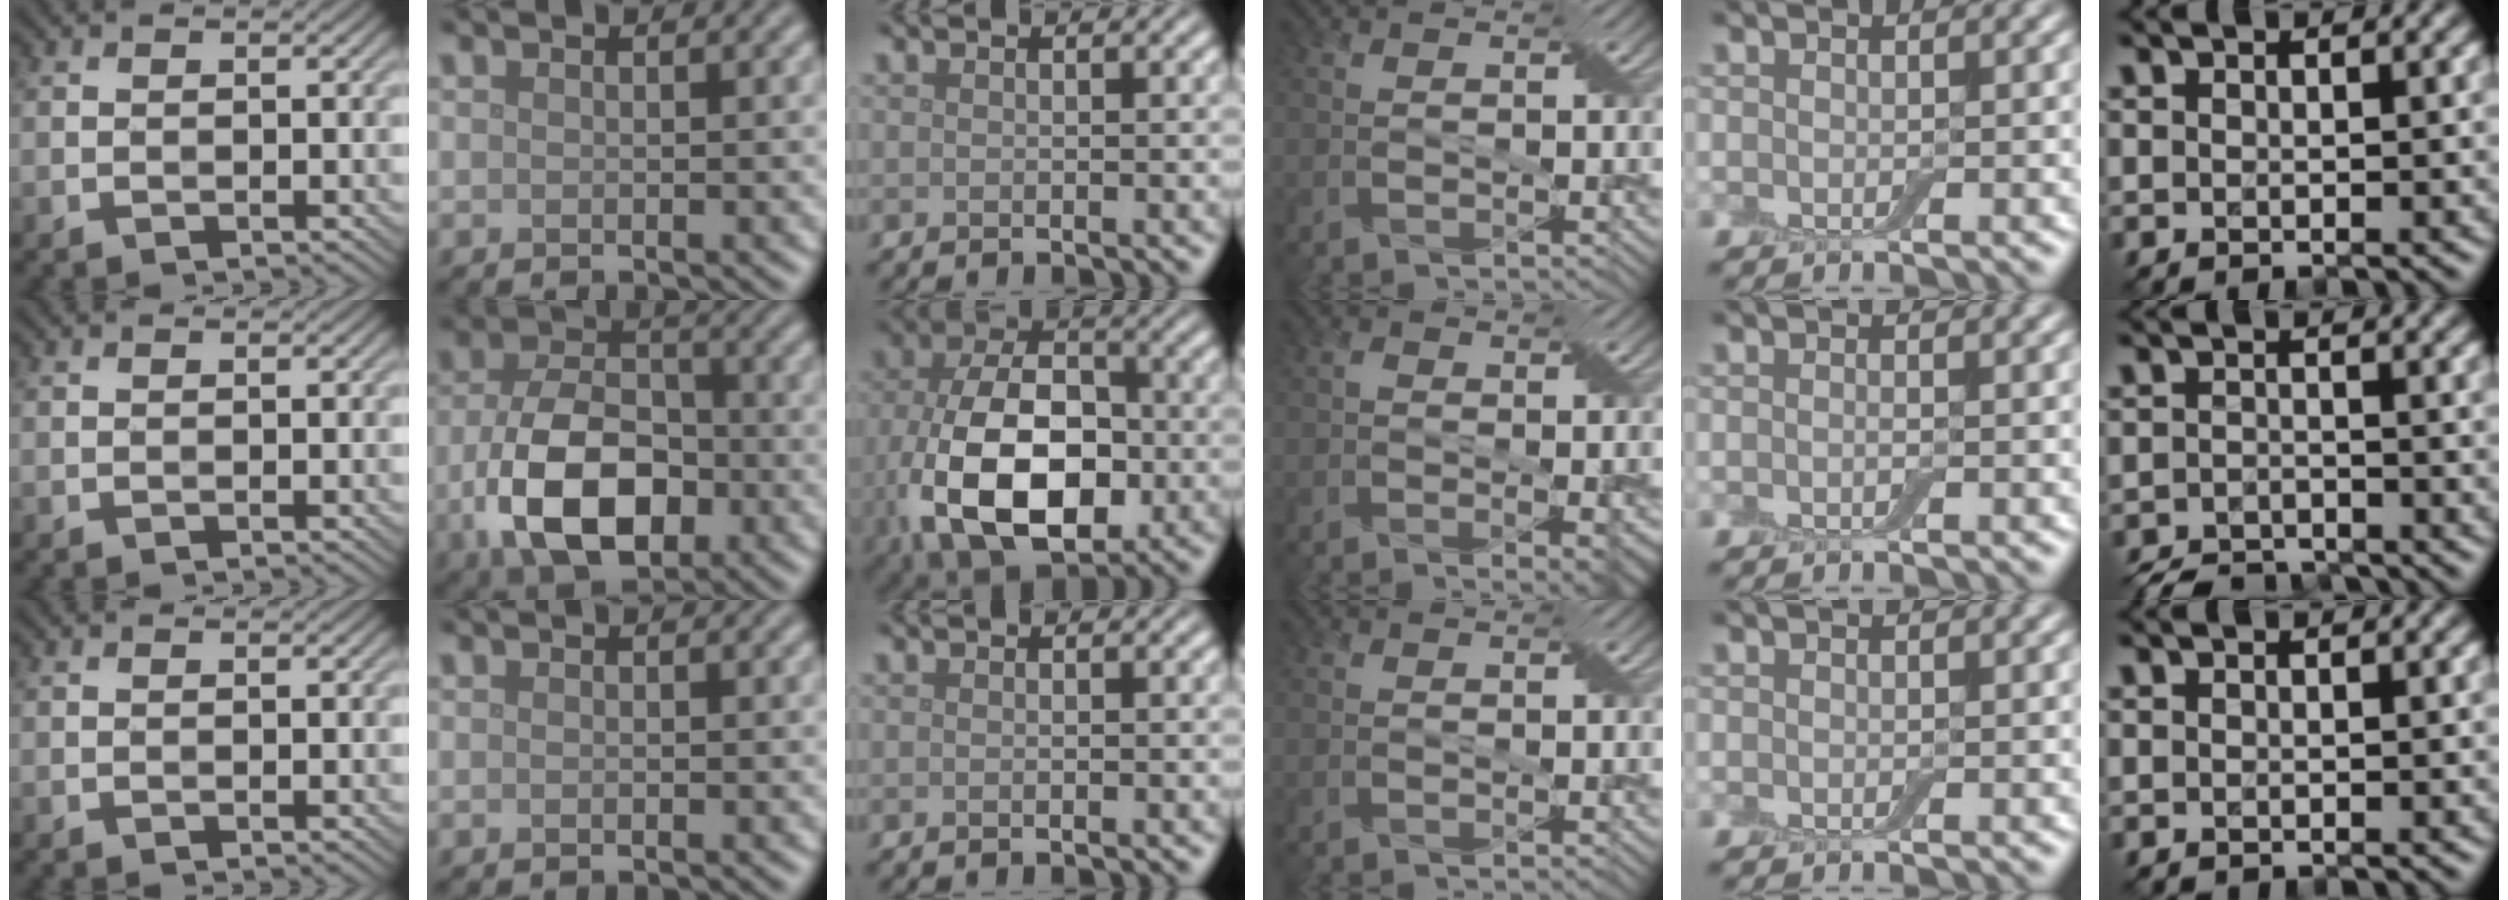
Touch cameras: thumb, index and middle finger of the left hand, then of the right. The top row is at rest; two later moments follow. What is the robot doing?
{"motion": "fold", "object": "apron"}